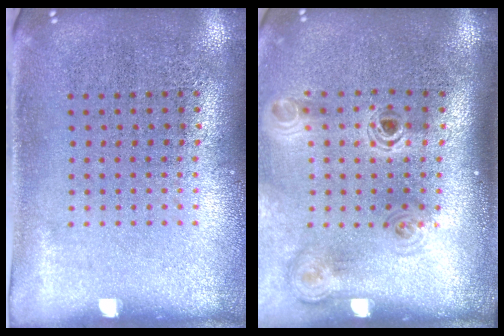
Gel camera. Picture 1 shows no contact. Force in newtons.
{"total": 1.3, "press": 1.2, "slide": 0.5}